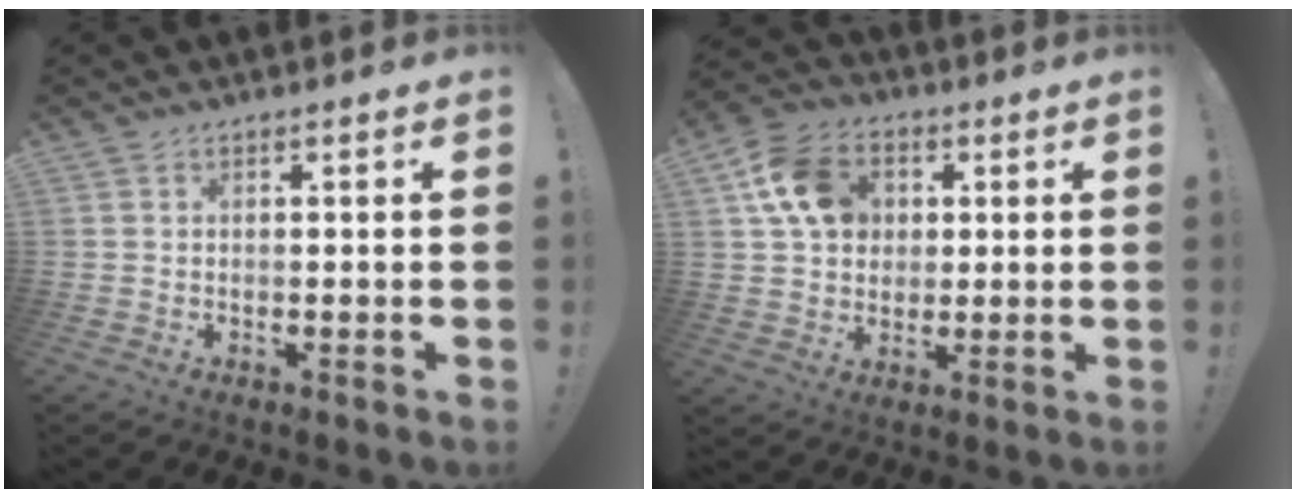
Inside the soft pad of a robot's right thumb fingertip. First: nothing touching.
{"total": 14.1, "force": [4.4, 11.4, 7.0], "torque": [-0.105, -0.001, 0.093]}